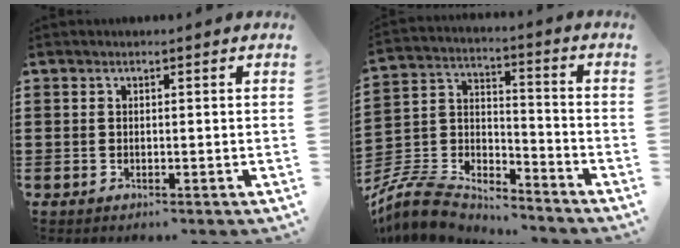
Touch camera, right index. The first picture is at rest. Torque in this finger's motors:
{"motor_torque": [-2.14, 0.00, -1.05, -0.21]}